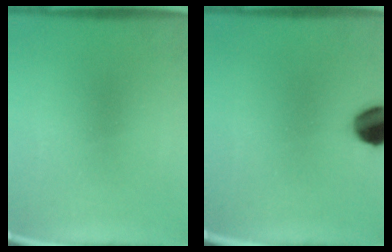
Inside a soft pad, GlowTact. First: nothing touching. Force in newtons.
{"total": 9.8}